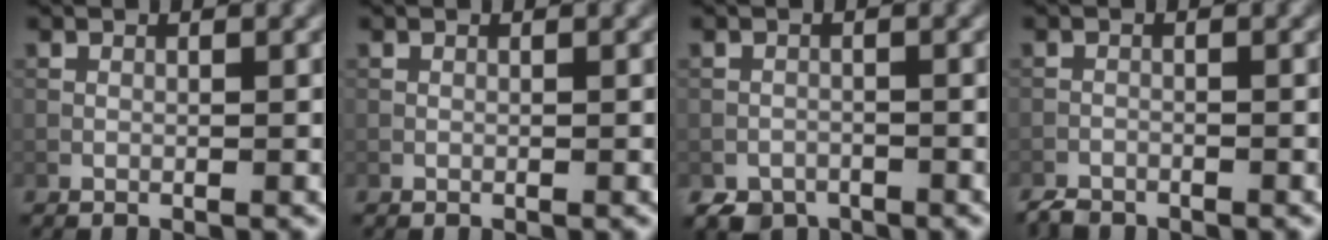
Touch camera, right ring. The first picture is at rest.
{"total": 0.0}
{"total": 2.4, "force": [-1.8, 1.5, 0.6], "torque": [-0.007, -0.003, -0.033]}
{"total": 1.3, "force": [-1.3, 0.4, 0.1], "torque": [-0.002, -0.001, -0.028]}